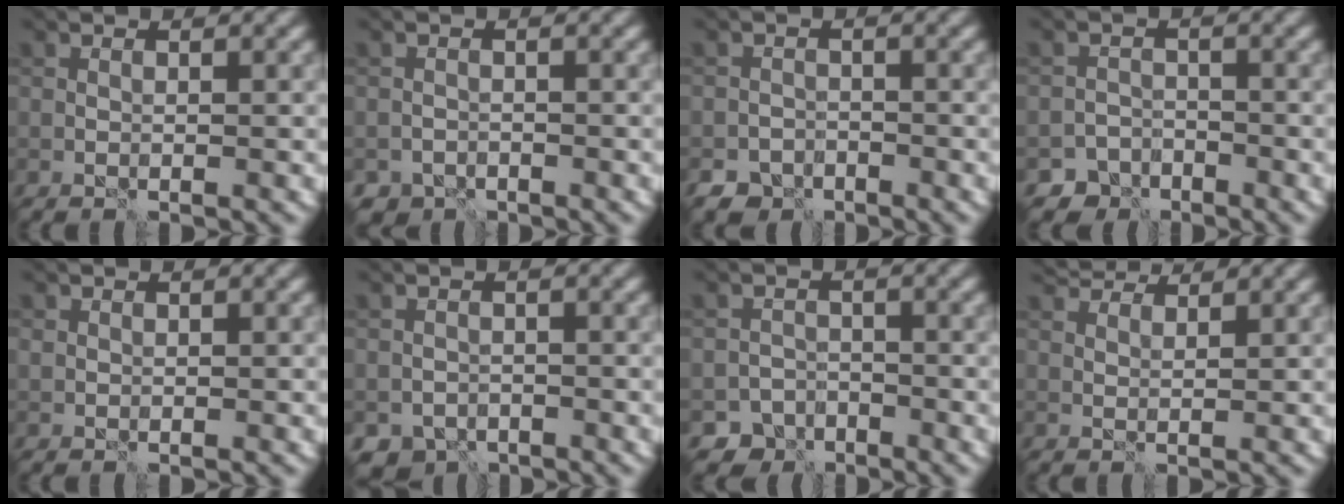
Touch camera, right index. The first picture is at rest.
{"total": 2.0, "force": [-1.8, 1.0, 0.1], "torque": [0.001, 0.004, -0.028]}
{"total": 4.8, "force": [-3.9, 2.8, 0.6], "torque": [0.017, -0.003, -0.061]}
{"total": 3.3, "force": [-2.6, 2.0, 0.0], "torque": [0.020, 0.001, -0.042]}
{"total": 0.5, "force": [0.2, 0.5, 0.0], "torque": [0.002, -0.001, 0.005]}
{"total": 2.8, "force": [-2.2, 1.6, 0.6], "torque": [-0.001, -0.003, -0.039]}
{"total": 3.4, "force": [-2.6, 2.2, 0.1], "torque": [0.018, 0.001, -0.041]}
{"total": 3.6, "force": [3.0, 1.0, 1.6], "torque": [-0.036, -0.006, 0.058]}